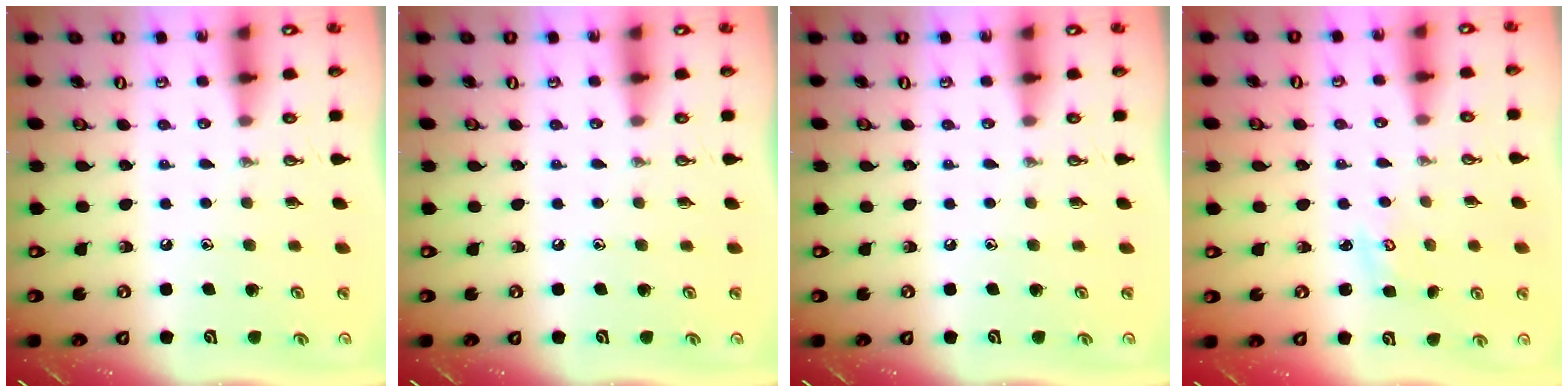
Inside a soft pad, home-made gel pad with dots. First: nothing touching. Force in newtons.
{"total": 0.0}
{"total": 0.0}
{"total": 1.7, "press": 1.7, "slide": 0.2}